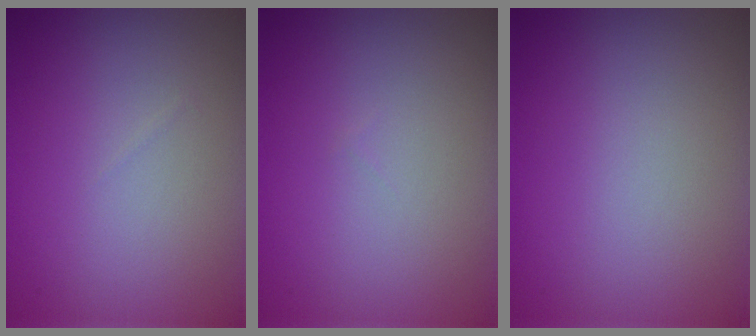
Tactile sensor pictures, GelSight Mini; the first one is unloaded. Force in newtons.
{"total": 0.0}
{"total": 0.0}